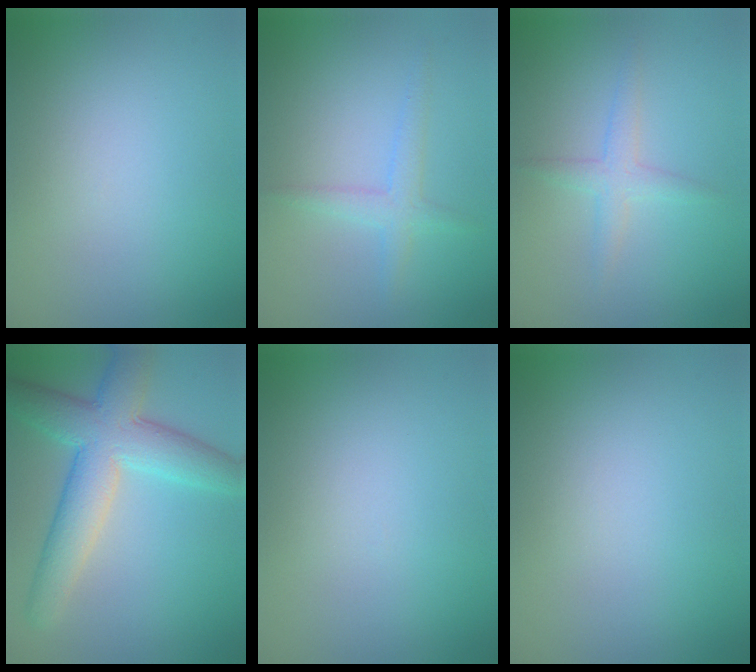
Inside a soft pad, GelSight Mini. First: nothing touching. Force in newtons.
{"total": 2.0, "press": 2.0, "slide": 0.0}
{"total": 1.8, "press": 1.8, "slide": 0.1}
{"total": 7.4, "press": 7.3, "slide": 0.2}
{"total": 0.0}
{"total": 0.0}